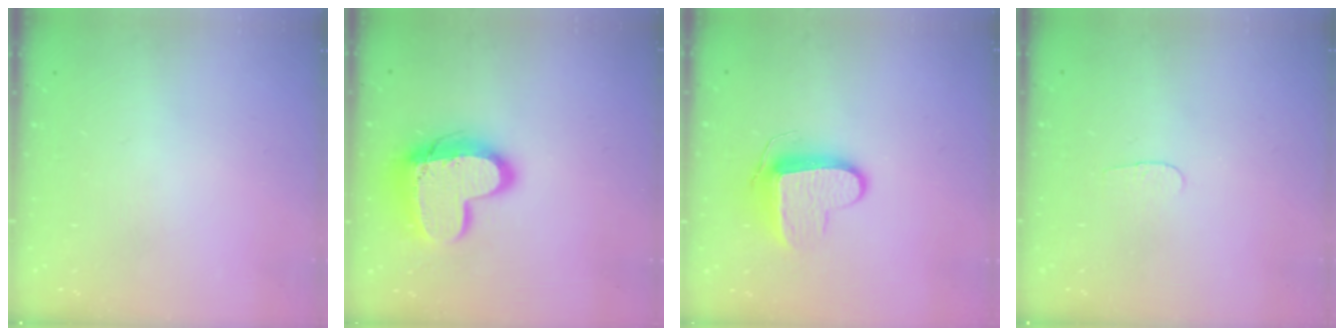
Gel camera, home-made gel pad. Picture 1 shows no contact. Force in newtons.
{"total": 16.3, "press": 16.3, "slide": 1.3}
{"total": 10.0, "press": 10.0, "slide": 0.2}
{"total": 2.8, "press": 2.8, "slide": 0.3}